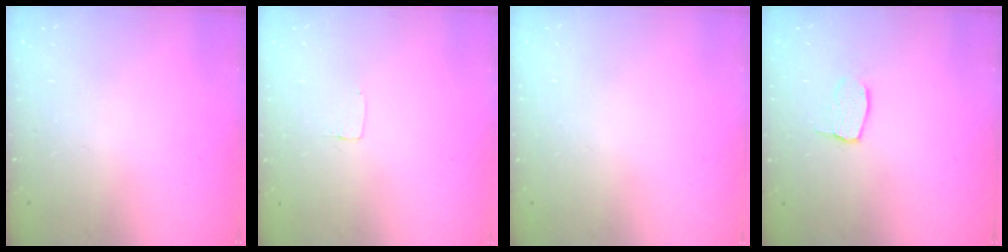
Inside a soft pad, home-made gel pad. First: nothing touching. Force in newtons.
{"total": 2.6, "press": 2.6, "slide": 0.2}
{"total": 0.0}
{"total": 6.1, "press": 6.0, "slide": 0.4}